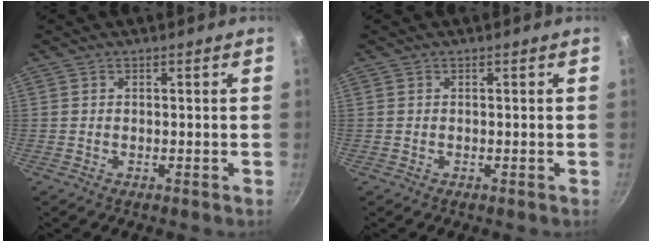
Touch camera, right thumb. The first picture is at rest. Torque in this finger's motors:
{"motor_torque": [-0.04, -0.25, 0.28, 0.02, 0.00]}